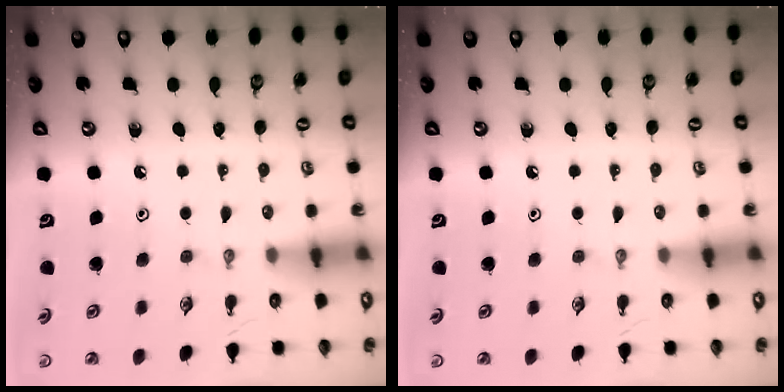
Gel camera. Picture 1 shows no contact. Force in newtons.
{"total": 0.0}